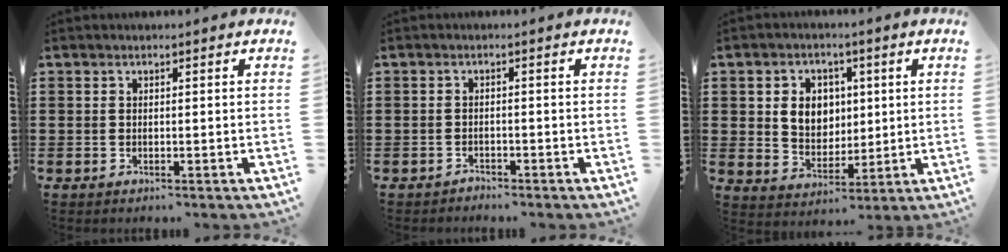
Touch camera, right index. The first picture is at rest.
{"total": 1.2, "force": [-1.1, 0.3, -0.1], "torque": [-0.003, 0.005, -0.025]}
{"total": 6.2, "force": [1.3, 5.4, 2.7], "torque": [-0.061, 0.013, 0.019]}